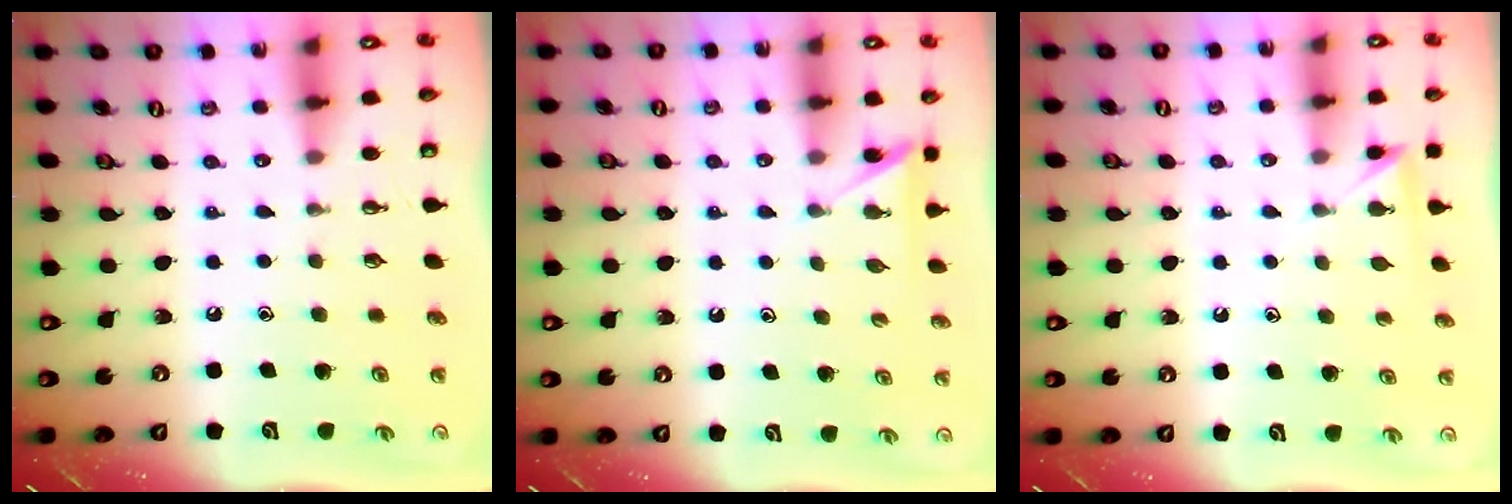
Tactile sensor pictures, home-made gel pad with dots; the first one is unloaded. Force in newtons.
{"total": 3.7, "press": 3.7, "slide": 0.3}
{"total": 2.9, "press": 2.9, "slide": 0.3}